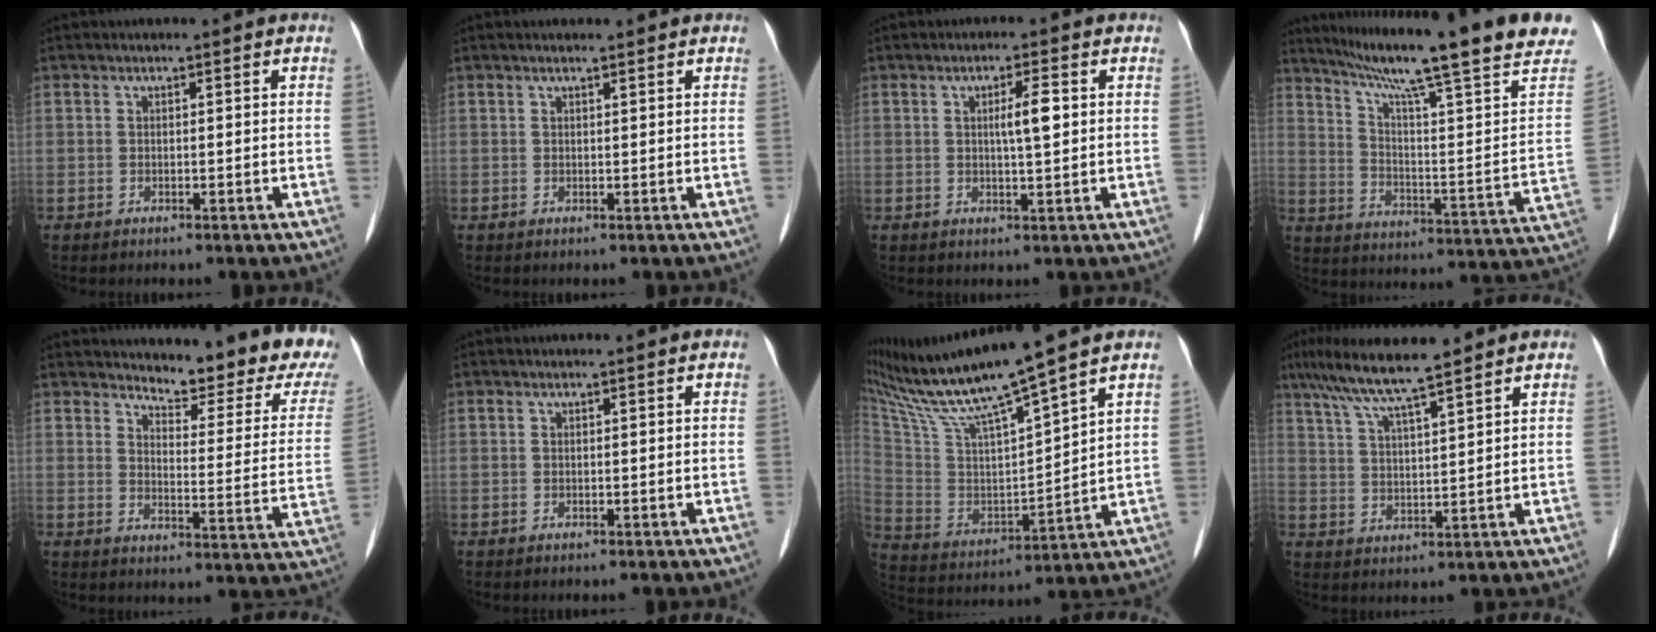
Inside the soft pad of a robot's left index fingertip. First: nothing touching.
{"total": 1.1, "force": [1.0, 0.1, 0.6], "torque": [-0.014, 0.013, 0.018]}
{"total": 3.4, "force": [0.6, 0.3, 3.3], "torque": [-0.057, 0.002, 0.011]}
{"total": 23.8, "force": [18.1, 0.2, 15.4], "torque": [-0.236, -0.032, 0.246]}
{"total": 14.9, "force": [13.7, 2.1, 5.5], "torque": [-0.064, -0.069, 0.151]}
{"total": 0.0}
{"total": 17.2, "force": [14.4, -1.0, 9.4], "torque": [-0.178, 0.004, 0.272]}
{"total": 9.3, "force": [7.6, 0.1, 5.4], "torque": [-0.100, 0.029, 0.135]}